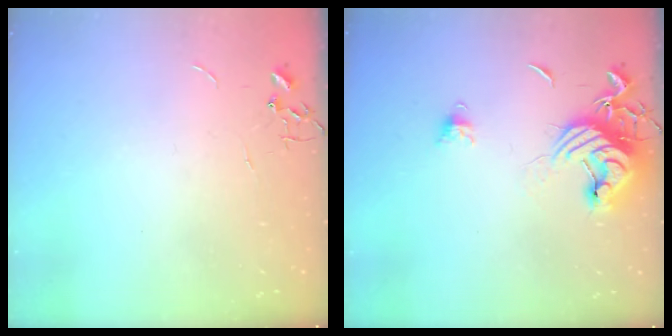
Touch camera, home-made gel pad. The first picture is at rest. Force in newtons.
{"total": 14.3, "press": 14.2, "slide": 1.4}